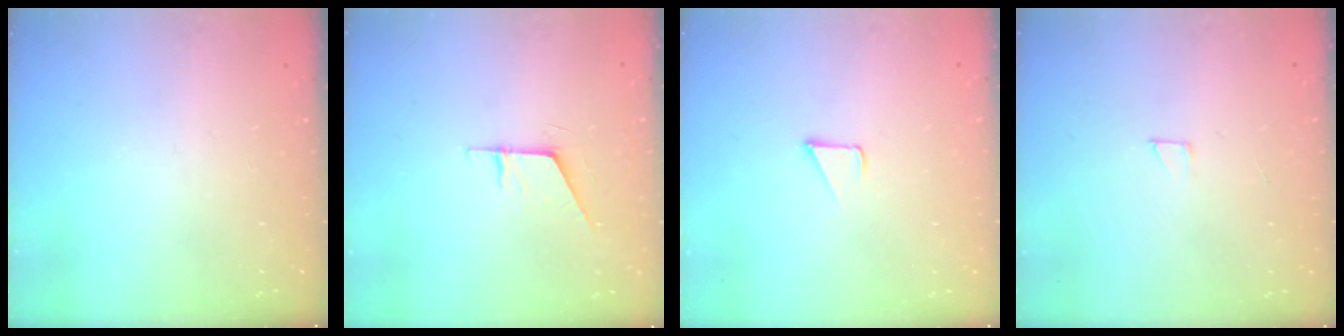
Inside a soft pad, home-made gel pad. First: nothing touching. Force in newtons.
{"total": 5.8, "press": 5.8, "slide": 0.6}
{"total": 2.3, "press": 2.3, "slide": 0.2}
{"total": 2.0, "press": 2.0, "slide": 0.0}